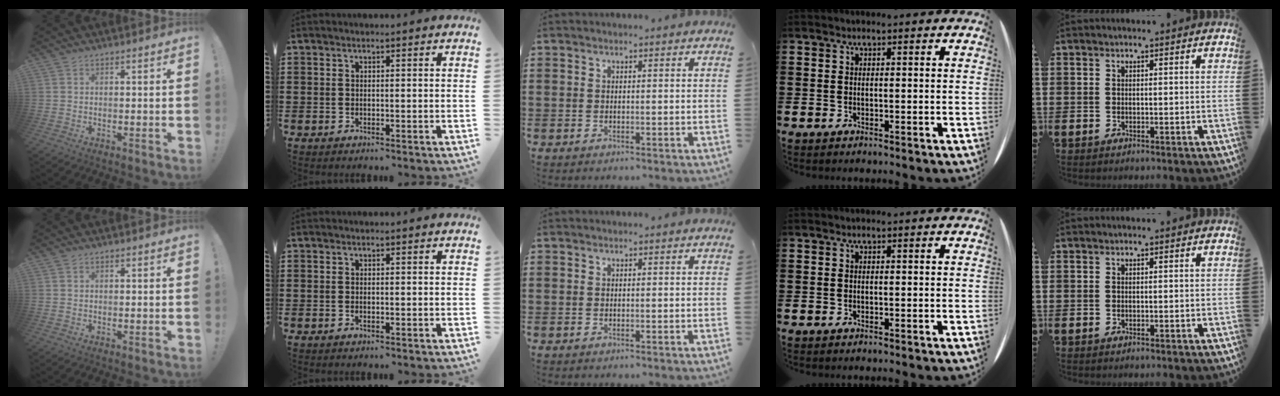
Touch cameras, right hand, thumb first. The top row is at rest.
{}